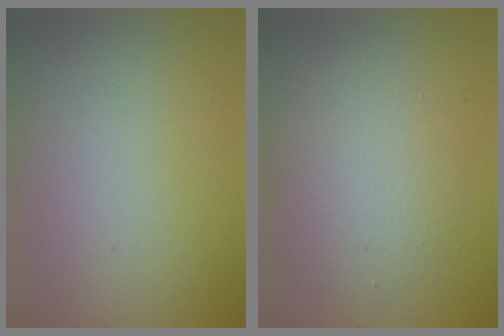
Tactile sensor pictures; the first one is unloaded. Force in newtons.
{"total": 4.0, "press": 4.0, "slide": 0.1}